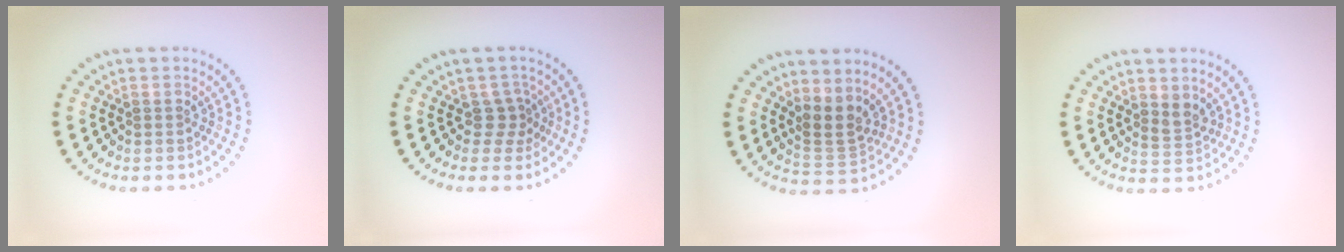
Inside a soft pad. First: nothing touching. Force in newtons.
{"total": 1.8, "press": 1.2, "slide": 1.4}
{"total": 2.8, "press": 2.1, "slide": 1.9}
{"total": 1.5, "press": 1.3, "slide": 0.7}